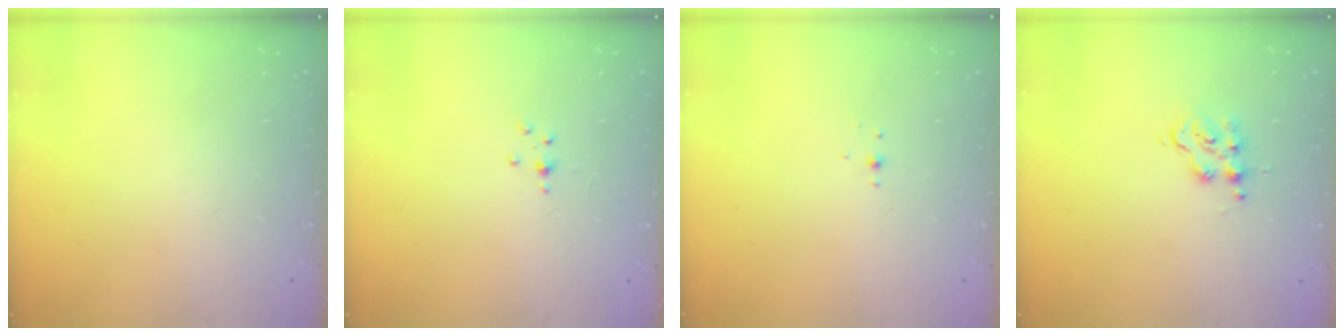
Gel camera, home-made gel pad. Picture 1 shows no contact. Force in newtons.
{"total": 2.0, "press": 2.0, "slide": 0.3}
{"total": 3.0, "press": 2.9, "slide": 0.8}
{"total": 4.5, "press": 4.5, "slide": 0.3}